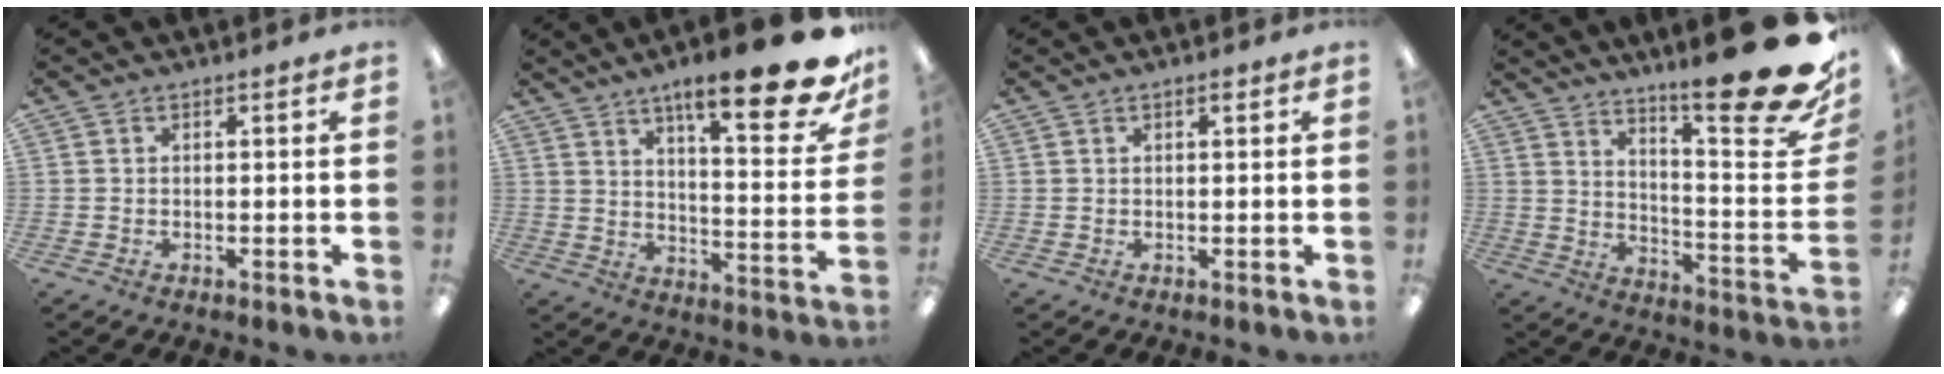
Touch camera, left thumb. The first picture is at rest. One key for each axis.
{"total": 20.6, "fx": 13.3, "fy": 4.8, "fz": 15.0, "tx": -0.214, "ty": -0.094, "tz": 0.206}
{"total": 1.3, "fx": 0.8, "fy": 0.3, "fz": 1.0, "tx": -0.020, "ty": 0.003, "tz": 0.012}
{"total": 21.5, "fx": 15.6, "fy": 3.0, "fz": 14.5, "tx": -0.196, "ty": -0.126, "tz": 0.241}